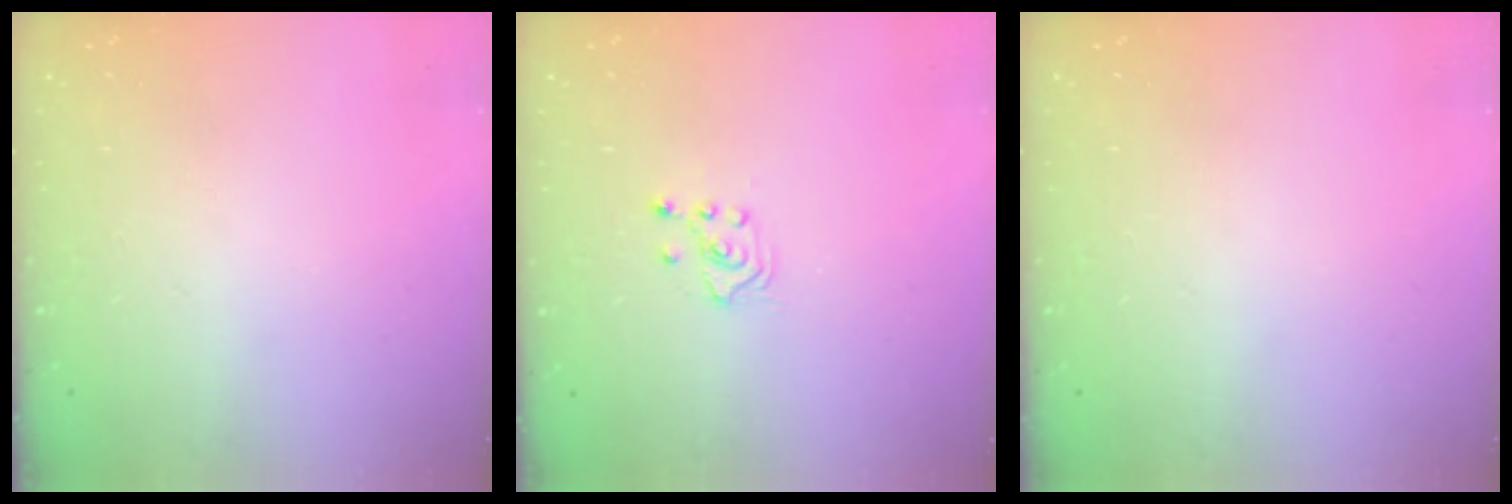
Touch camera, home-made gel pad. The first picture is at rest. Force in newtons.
{"total": 2.5, "press": 2.4, "slide": 0.9}
{"total": 0.0}